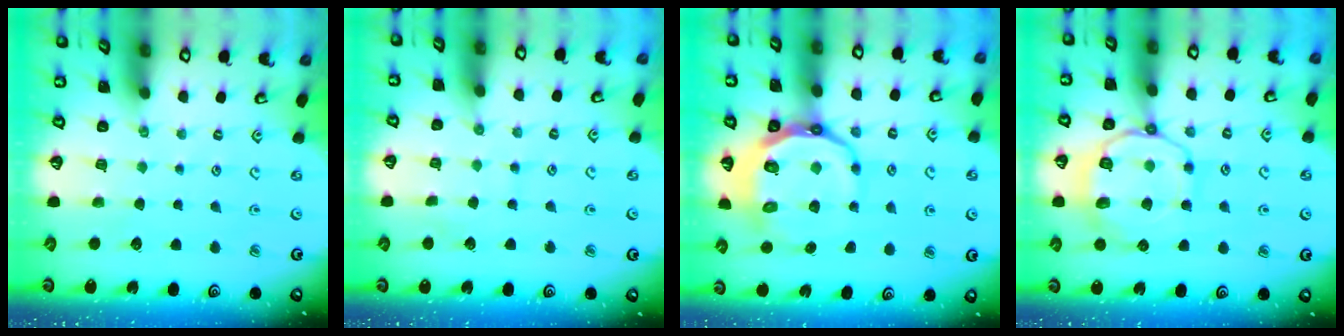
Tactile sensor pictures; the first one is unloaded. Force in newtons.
{"total": 4.3, "press": 4.3, "slide": 0.2}
{"total": 14.6, "press": 14.2, "slide": 3.3}
{"total": 13.5, "press": 13.4, "slide": 1.3}